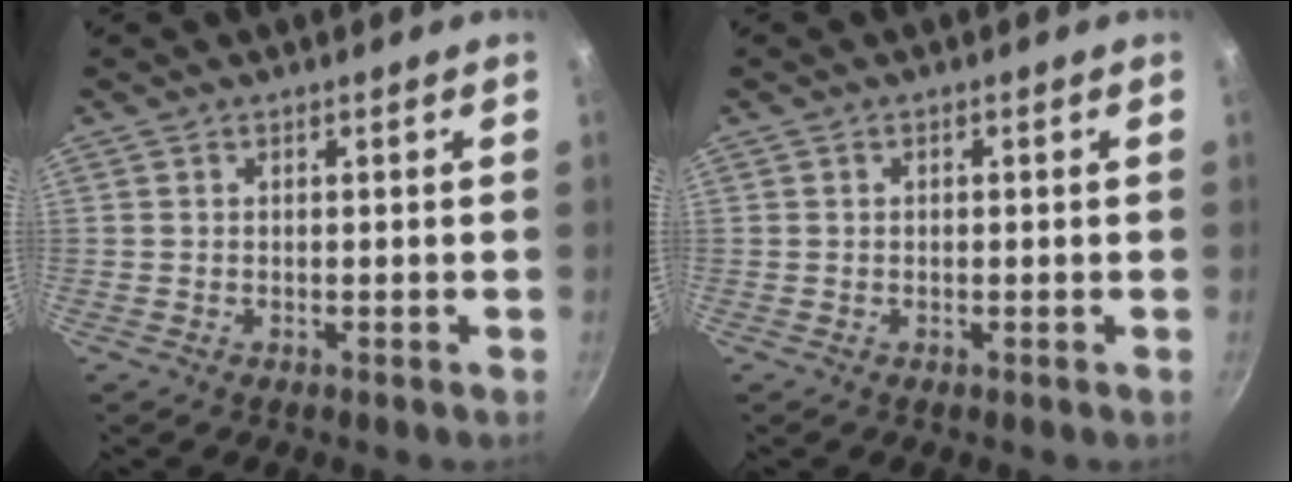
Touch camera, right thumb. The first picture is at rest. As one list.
[{"total": 0.6, "force": [0.1, 0.5, 0.3], "torque": [-0.004, 0.005, 0.002]}]